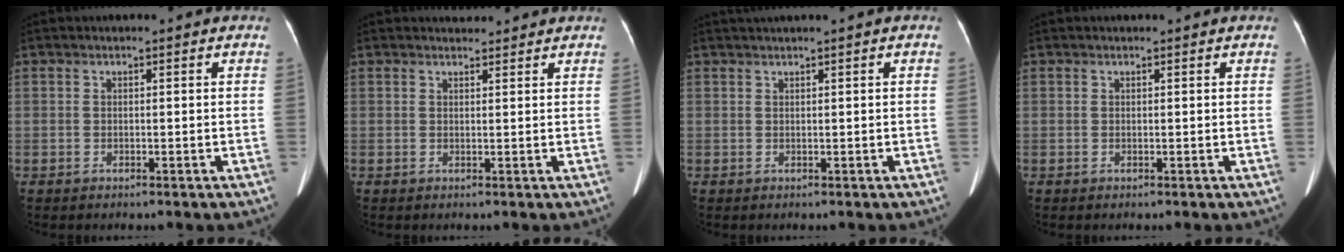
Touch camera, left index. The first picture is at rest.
{"total": 2.0, "force": [1.9, 0.5, 0.1], "torque": [-0.007, 0.011, 0.029]}
{"total": 1.0, "force": [0.6, -0.3, 0.7], "torque": [-0.017, 0.014, 0.020]}
{"total": 0.0}